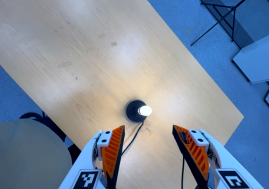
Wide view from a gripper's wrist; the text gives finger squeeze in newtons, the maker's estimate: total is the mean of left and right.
{"total": 0.0}